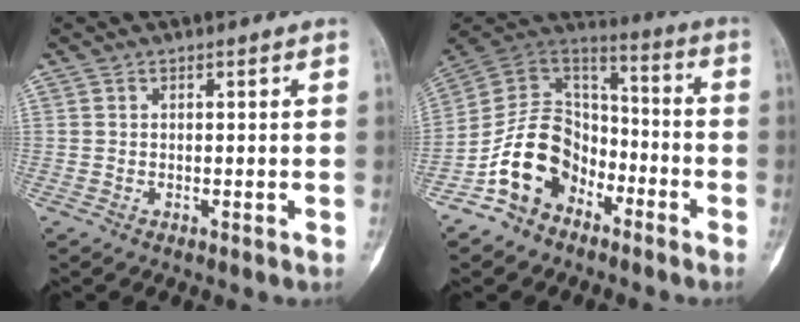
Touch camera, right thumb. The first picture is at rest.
{"total": 15.4, "force": [-7.8, 11.1, 7.4], "torque": [-0.105, 0.087, -0.150]}